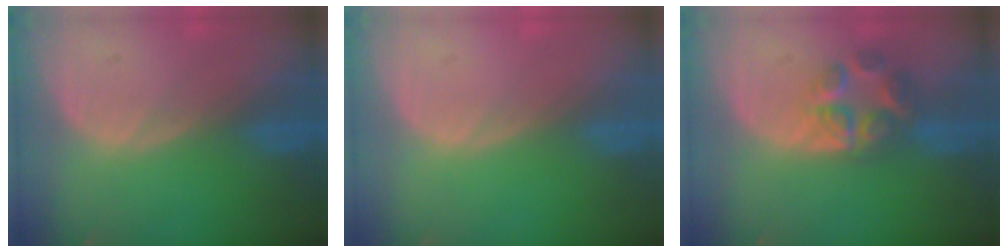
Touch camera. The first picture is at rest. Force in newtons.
{"total": 0.0}
{"total": 6.7, "press": 5.7, "slide": 3.5}